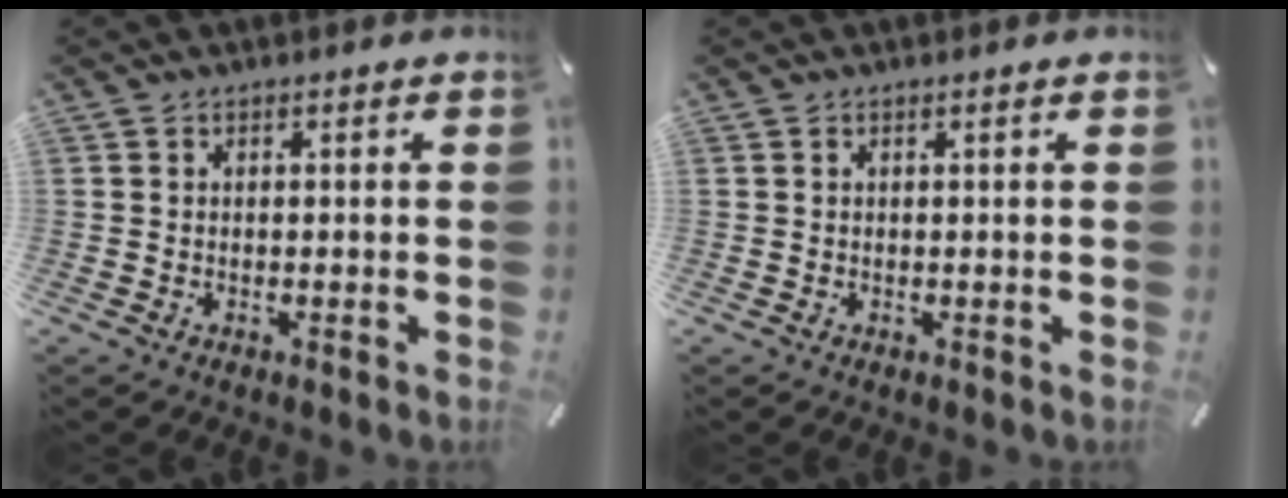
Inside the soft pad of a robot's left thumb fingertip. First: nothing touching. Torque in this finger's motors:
{"motor_torque": [0.16, -0.02, 0.02, -0.17, 0.01]}